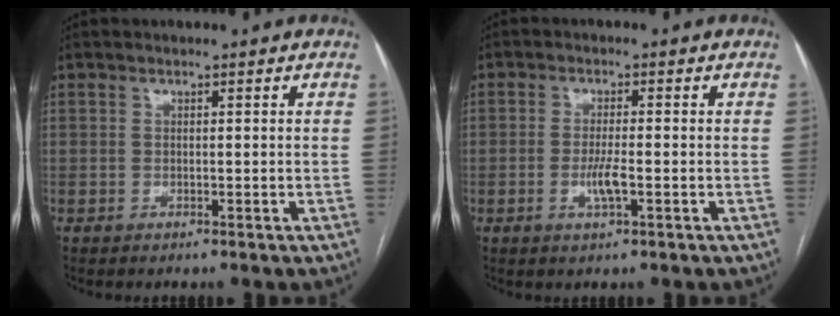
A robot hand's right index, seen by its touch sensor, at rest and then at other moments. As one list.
[{"total": 3.3, "force": [-1.0, 0.5, 3.1], "torque": [-0.065, -0.004, -0.018]}]